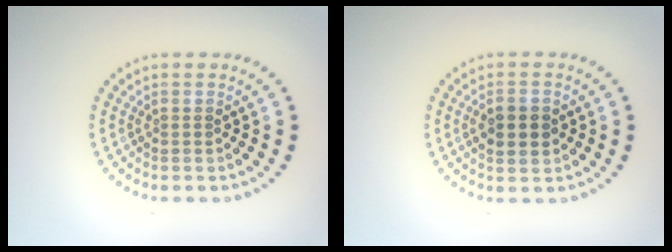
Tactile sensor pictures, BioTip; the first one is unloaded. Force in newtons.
{"total": 3.5, "press": 3.5, "slide": 0.2}